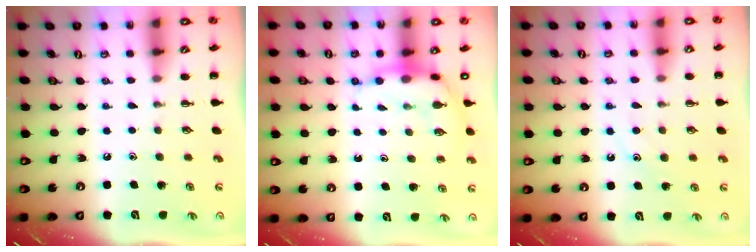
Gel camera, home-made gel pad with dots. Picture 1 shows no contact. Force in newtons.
{"total": 7.9, "press": 7.8, "slide": 1.3}
{"total": 10.7, "press": 10.6, "slide": 1.4}